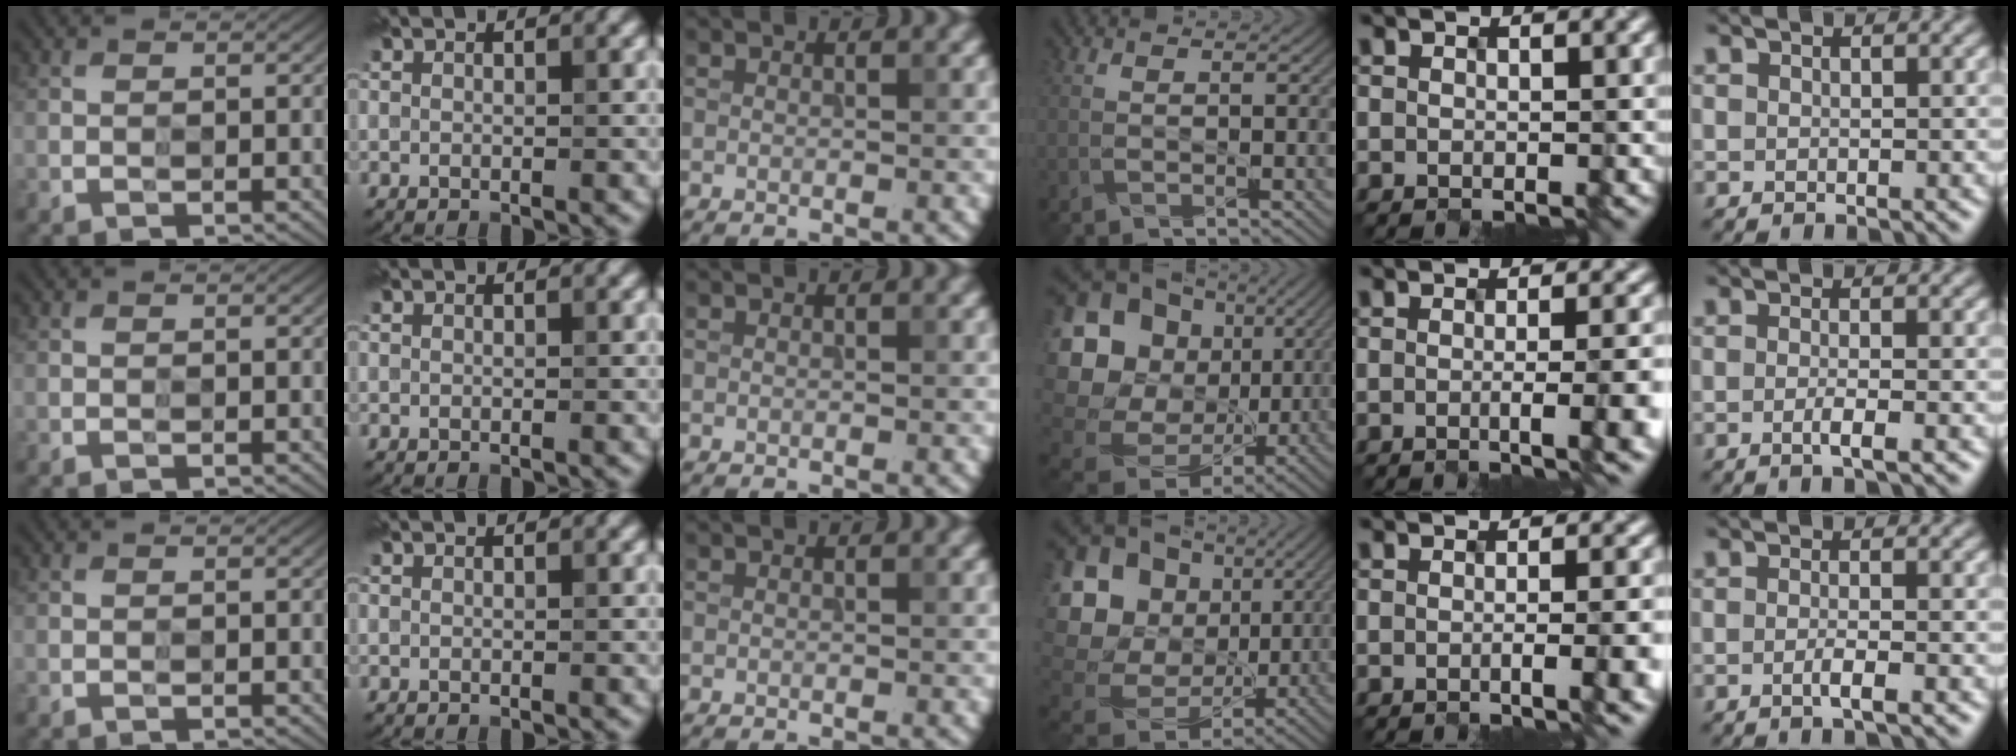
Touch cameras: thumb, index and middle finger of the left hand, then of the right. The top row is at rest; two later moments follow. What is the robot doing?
{"motion": "insert", "object": "file holder"}